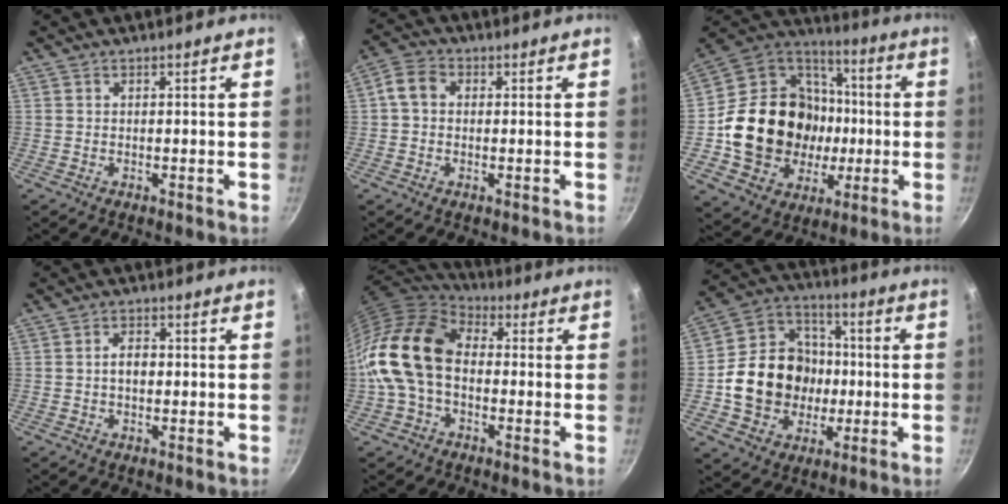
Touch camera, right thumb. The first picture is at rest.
{"total": 4.7, "force": [0.4, 3.7, 2.9], "torque": [-0.057, 0.011, -0.006]}
{"total": 25.3, "force": [-1.5, 21.4, 13.5], "torque": [-0.219, 0.033, -0.007]}
{"total": 3.2, "force": [-0.1, 2.1, 2.4], "torque": [-0.028, 0.012, -0.003]}
{"total": 16.6, "force": [-1.1, 11.5, 11.9], "torque": [-0.214, 0.039, -0.037]}
{"total": 17.6, "force": [-2.0, 15.2, 8.6], "torque": [-0.118, 0.036, -0.033]}